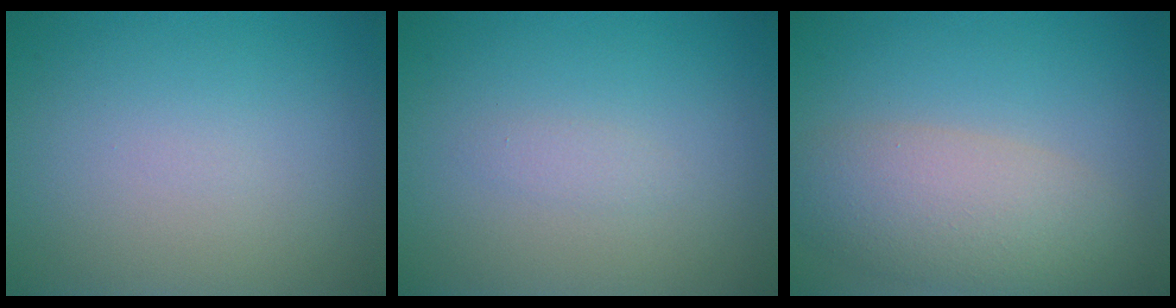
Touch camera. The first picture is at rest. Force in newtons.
{"total": 0.8, "press": 0.8, "slide": 0.0}
{"total": 5.7, "press": 5.7, "slide": 0.4}